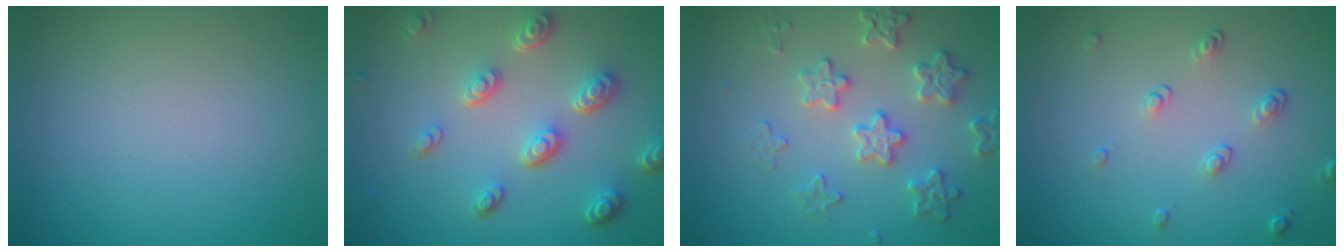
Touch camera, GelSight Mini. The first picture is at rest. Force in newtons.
{"total": 4.8, "press": 3.7, "slide": 3.0}
{"total": 3.6, "press": 3.6, "slide": 0.8}
{"total": 1.8, "press": 1.3, "slide": 1.2}